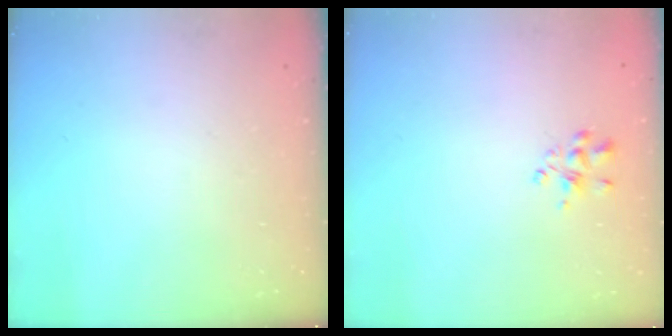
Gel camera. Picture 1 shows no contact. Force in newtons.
{"total": 3.4, "press": 3.3, "slide": 1.0}